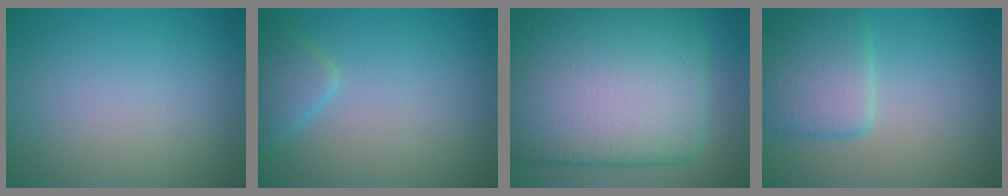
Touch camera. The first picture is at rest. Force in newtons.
{"total": 2.3, "press": 2.3, "slide": 0.1}
{"total": 17.9, "press": 17.9, "slide": 0.3}
{"total": 4.4, "press": 4.4, "slide": 0.1}